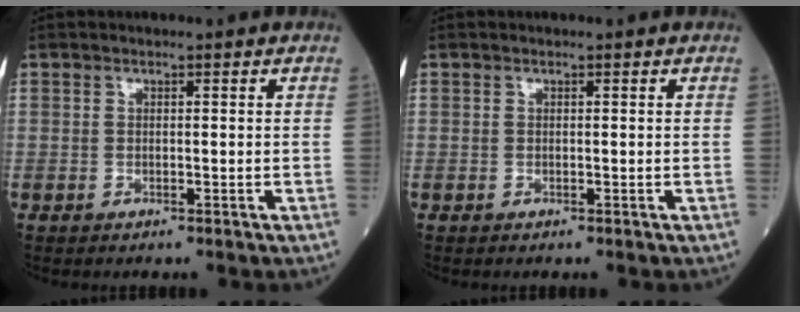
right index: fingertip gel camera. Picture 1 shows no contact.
{"total": 0.0}